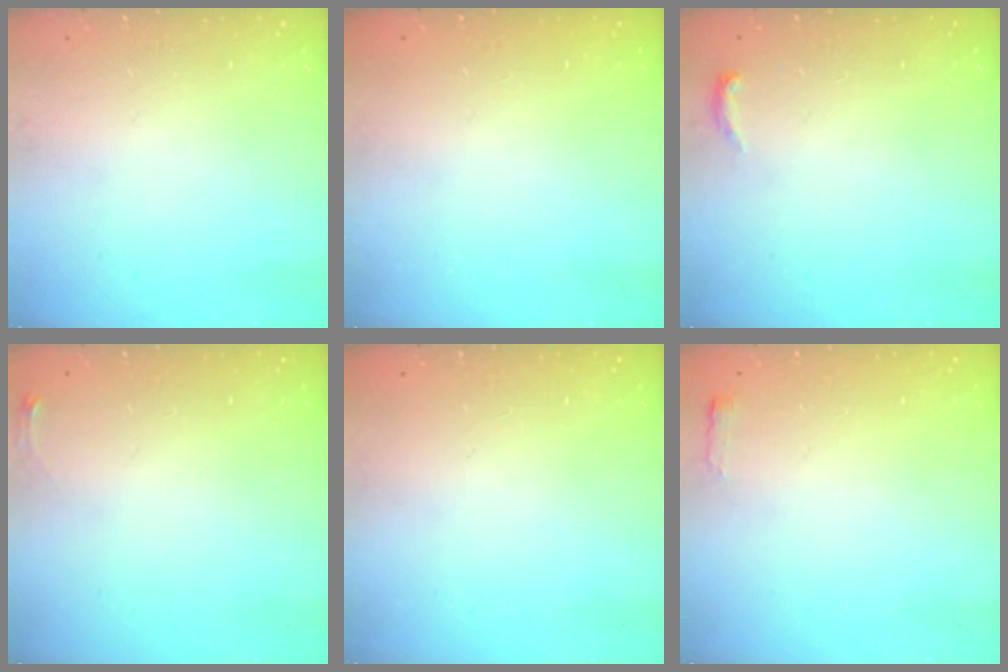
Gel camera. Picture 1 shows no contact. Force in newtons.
{"total": 0.0}
{"total": 6.9, "press": 2.8, "slide": 6.3}
{"total": 3.6, "press": 3.6, "slide": 0.5}
{"total": 0.0}
{"total": 2.4, "press": 2.4, "slide": 0.4}